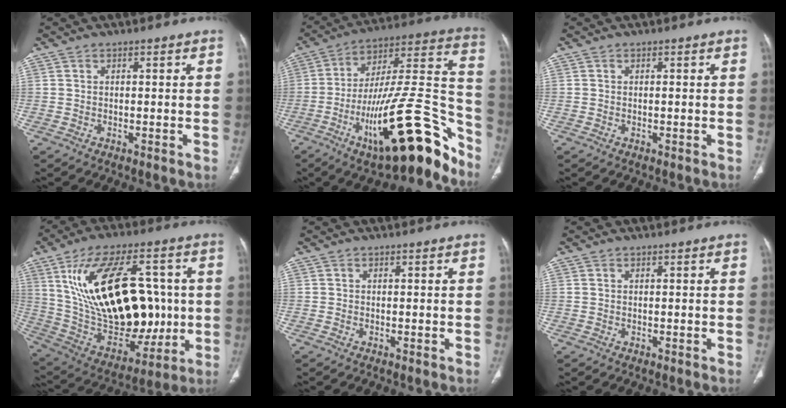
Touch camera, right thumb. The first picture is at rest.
{"total": 28.5, "force": [-15.4, 8.5, 22.5], "torque": [-0.283, 0.098, -0.238]}
{"total": 0.0}
{"total": 29.1, "force": [3.9, 16.0, 24.1], "torque": [-0.400, -0.003, 0.089]}
{"total": 0.0}
{"total": 0.0}